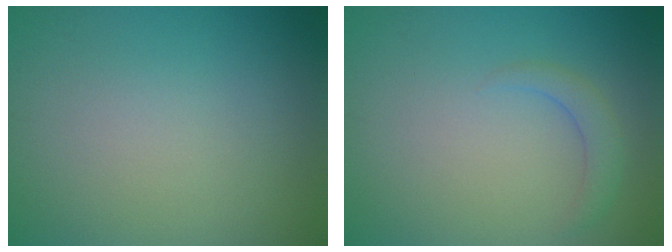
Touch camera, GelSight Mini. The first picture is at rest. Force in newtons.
{"total": 1.6, "press": 1.6, "slide": 0.2}